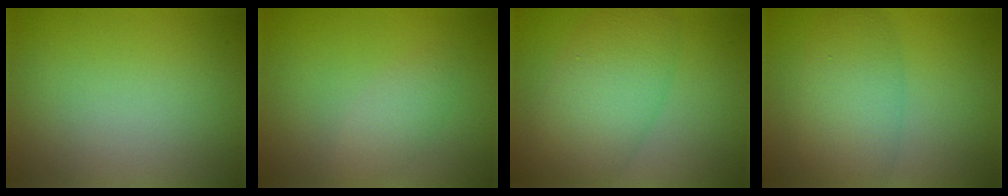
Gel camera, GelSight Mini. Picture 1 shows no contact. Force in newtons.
{"total": 1.9, "press": 1.9, "slide": 0.1}
{"total": 7.6, "press": 7.6, "slide": 0.3}
{"total": 5.8, "press": 5.8, "slide": 0.3}